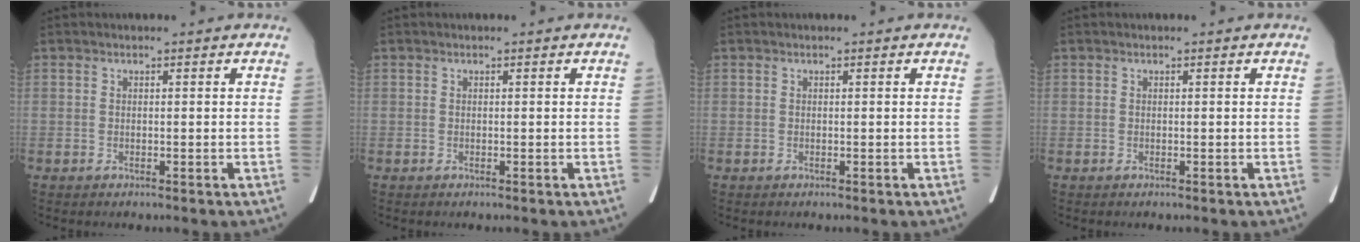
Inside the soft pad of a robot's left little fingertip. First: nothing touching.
{"total": 0.0}
{"total": 0.0}
{"total": 0.0}